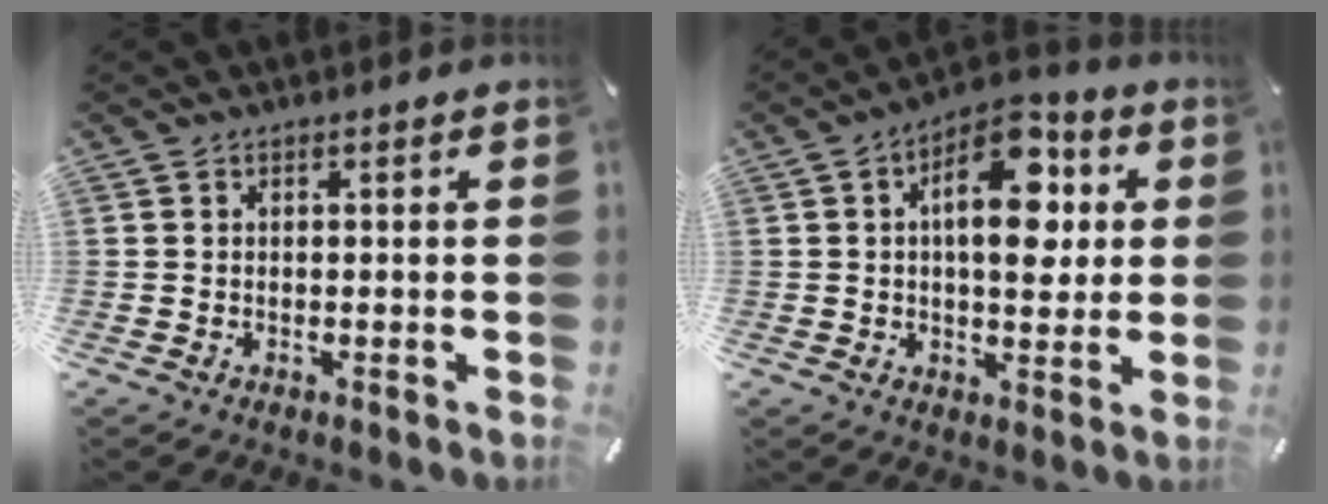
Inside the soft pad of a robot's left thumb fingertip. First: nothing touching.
{"total": 14.4, "force": [3.6, 7.8, 11.5], "torque": [-0.160, -0.007, 0.059]}